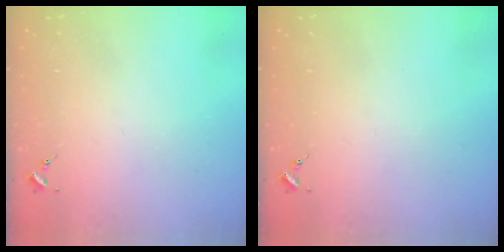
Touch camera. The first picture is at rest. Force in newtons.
{"total": 0.0}